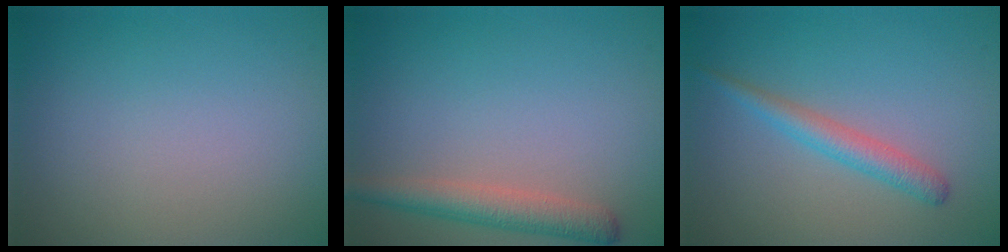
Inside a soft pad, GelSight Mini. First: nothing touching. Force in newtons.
{"total": 3.0, "press": 3.0, "slide": 0.2}
{"total": 2.3, "press": 2.3, "slide": 0.0}